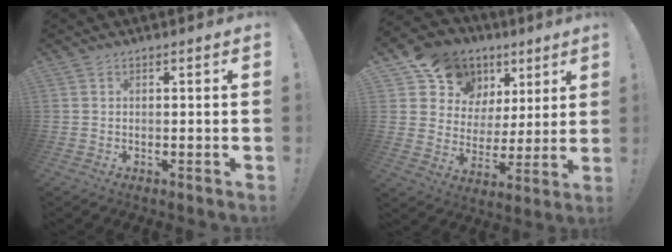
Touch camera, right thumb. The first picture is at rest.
{"total": 13.0, "force": [8.5, 9.5, 2.8], "torque": [-0.048, -0.060, 0.171]}